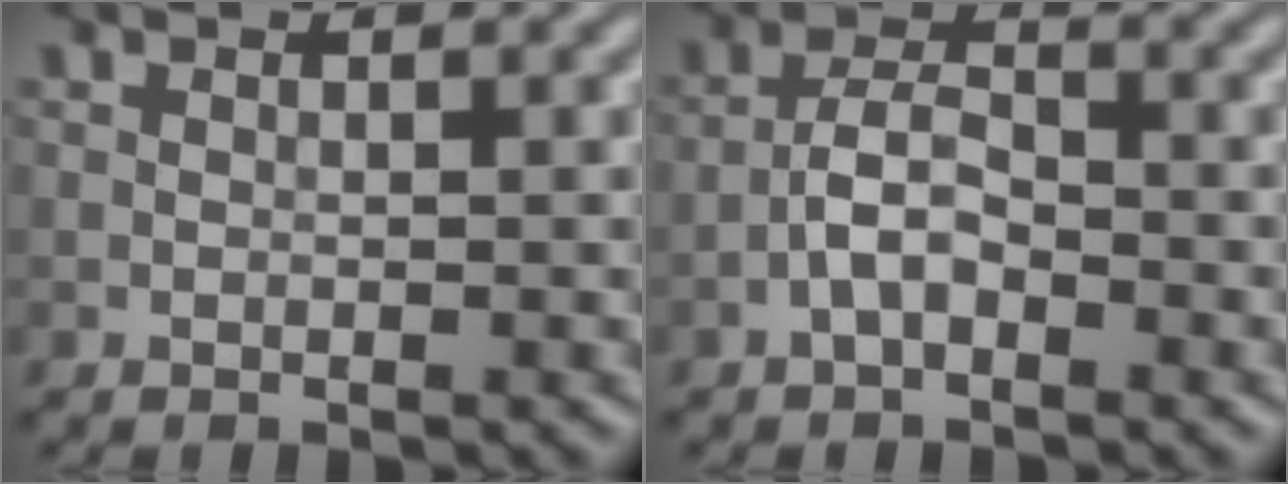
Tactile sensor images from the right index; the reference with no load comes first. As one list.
[{"total": 3.0, "force": [-1.5, 1.3, 2.2], "torque": [-0.041, 0.011, -0.035]}]